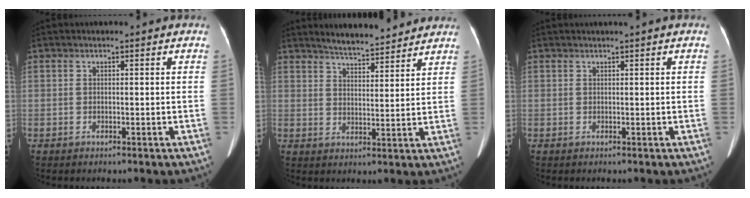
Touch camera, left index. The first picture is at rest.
{"total": 8.7, "force": [8.2, 1.2, 2.8], "torque": [-0.047, 0.012, 0.119]}
{"total": 0.9, "force": [0.6, -0.2, 0.6], "torque": [-0.012, 0.005, 0.016]}